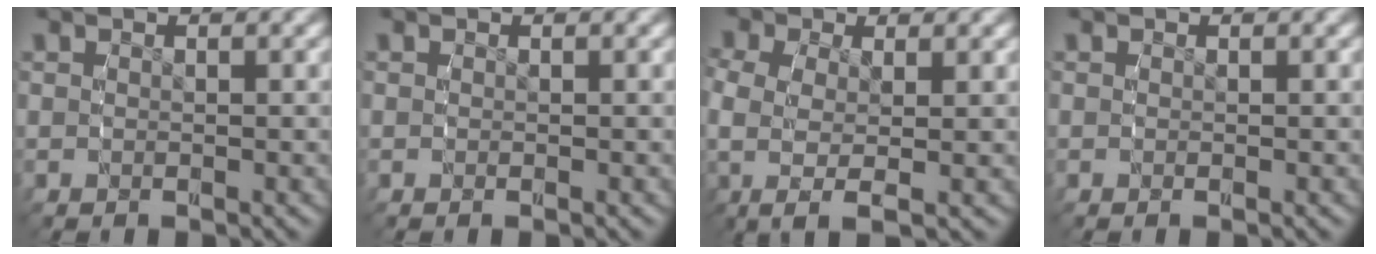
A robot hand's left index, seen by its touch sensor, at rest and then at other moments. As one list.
[{"total": 0.0}, {"total": 5.1, "force": [-0.2, 3.0, 4.2], "torque": [-0.104, -0.022, 0.009]}, {"total": 0.0}]